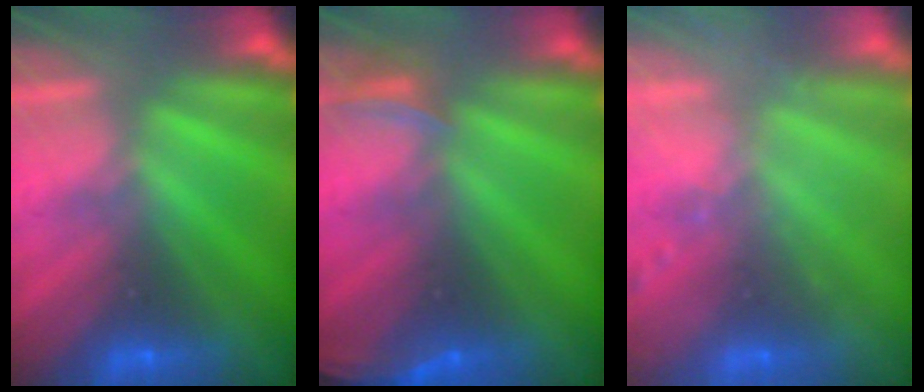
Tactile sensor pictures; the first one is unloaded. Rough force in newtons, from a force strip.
{"total": 2.5}
{"total": 2.4}